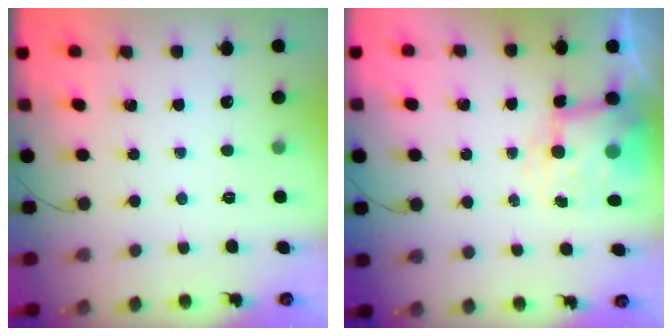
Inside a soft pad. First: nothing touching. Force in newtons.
{"total": 6.5, "press": 6.5, "slide": 0.5}